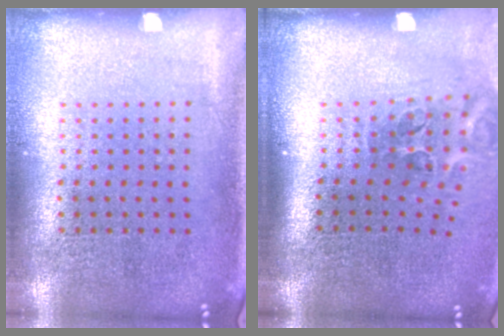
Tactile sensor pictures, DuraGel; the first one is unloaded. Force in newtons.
{"total": 2.1, "press": 1.2, "slide": 1.7}